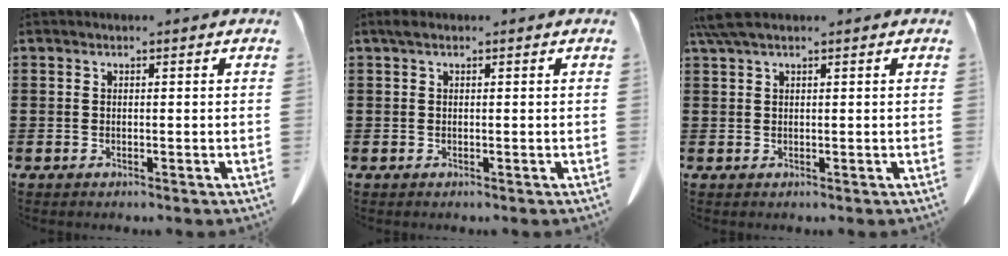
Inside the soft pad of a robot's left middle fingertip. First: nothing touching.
{"total": 0.8, "force": [0.3, 0.5, 0.6], "torque": [-0.015, 0.005, 0.004]}
{"total": 2.9, "force": [1.9, 0.5, 2.1], "torque": [-0.046, 0.003, 0.035]}